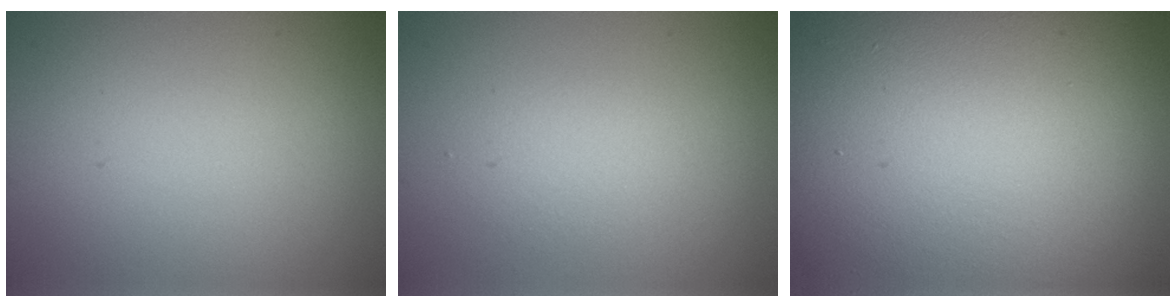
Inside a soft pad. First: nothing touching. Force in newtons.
{"total": 1.7, "press": 1.7, "slide": 0.2}
{"total": 20.5, "press": 20.4, "slide": 1.2}